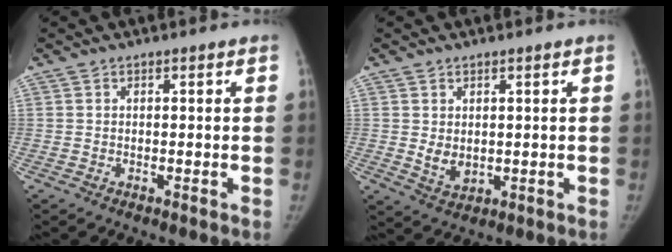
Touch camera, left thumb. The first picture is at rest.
{"total": 3.7, "force": [0.8, 2.5, 2.6], "torque": [-0.036, -0.014, 0.024]}